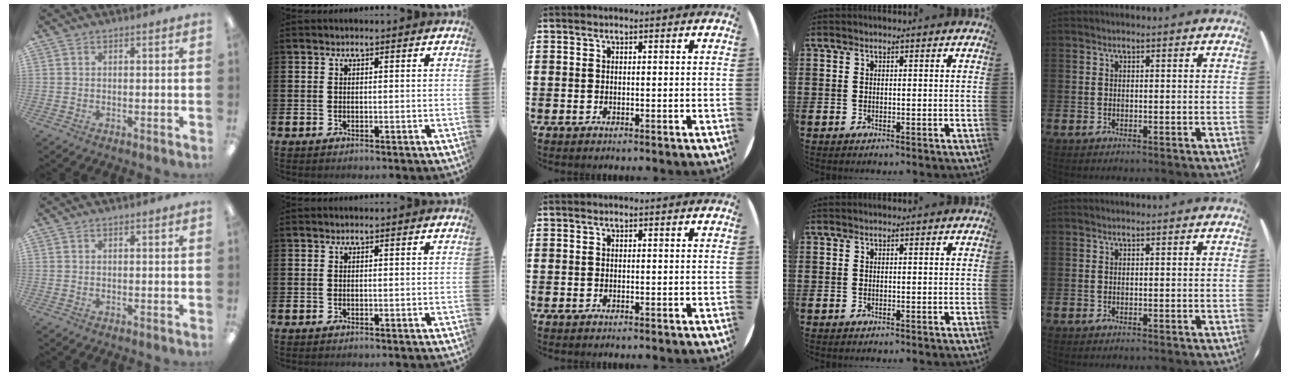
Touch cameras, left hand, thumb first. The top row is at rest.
{}